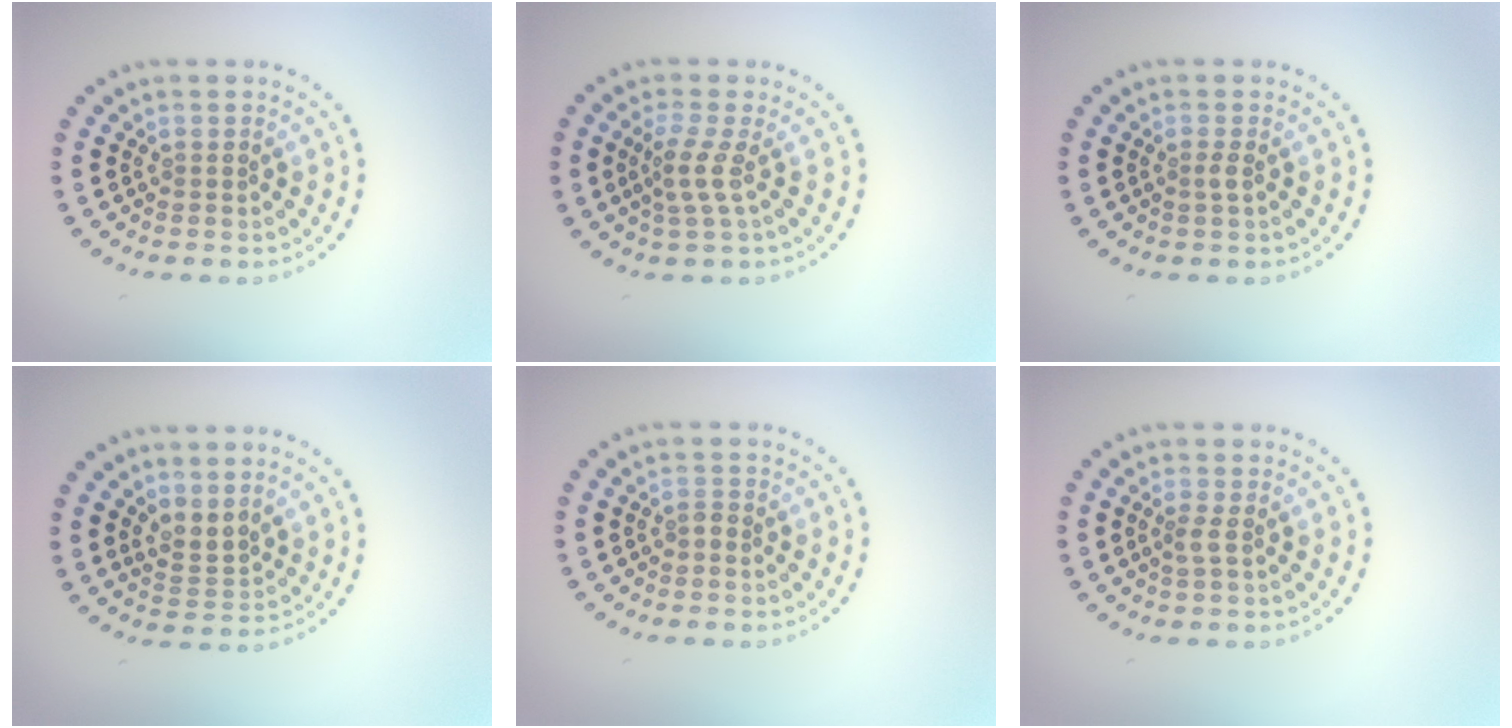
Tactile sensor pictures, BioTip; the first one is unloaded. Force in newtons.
{"total": 2.1, "press": 1.4, "slide": 1.6}
{"total": 0.7, "press": 0.4, "slide": 0.6}
{"total": 2.0, "press": 1.5, "slide": 1.3}
{"total": 0.7, "press": 0.4, "slide": 0.5}
{"total": 0.9, "press": 0.6, "slide": 0.7}